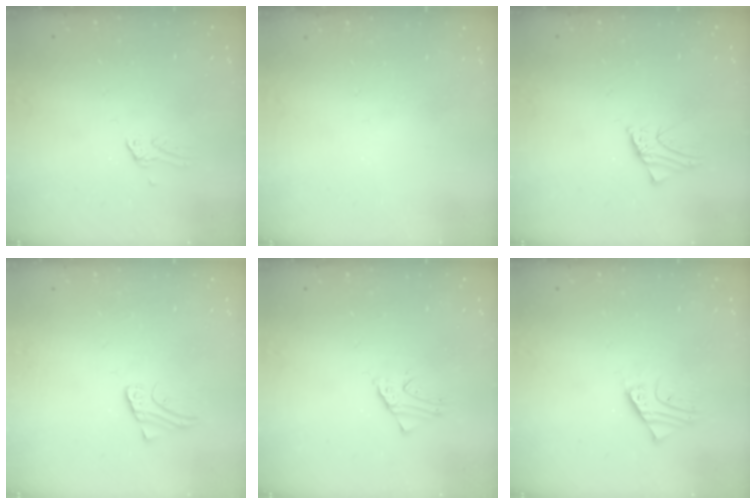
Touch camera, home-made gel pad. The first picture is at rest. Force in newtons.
{"total": 0.0}
{"total": 1.5, "press": 1.5, "slide": 0.1}
{"total": 3.9, "press": 3.9, "slide": 0.3}
{"total": 1.6, "press": 1.6, "slide": 0.1}
{"total": 2.3, "press": 2.3, "slide": 0.2}